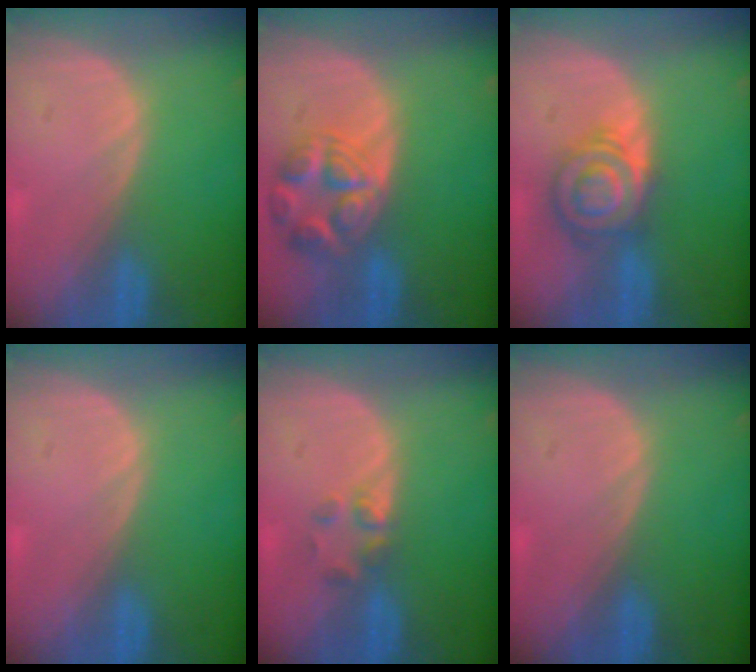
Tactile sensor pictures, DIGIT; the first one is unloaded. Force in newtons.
{"total": 7.9, "press": 7.0, "slide": 3.6}
{"total": 6.7, "press": 6.7, "slide": 0.1}
{"total": 0.0}
{"total": 2.3, "press": 2.2, "slide": 0.8}
{"total": 0.0}